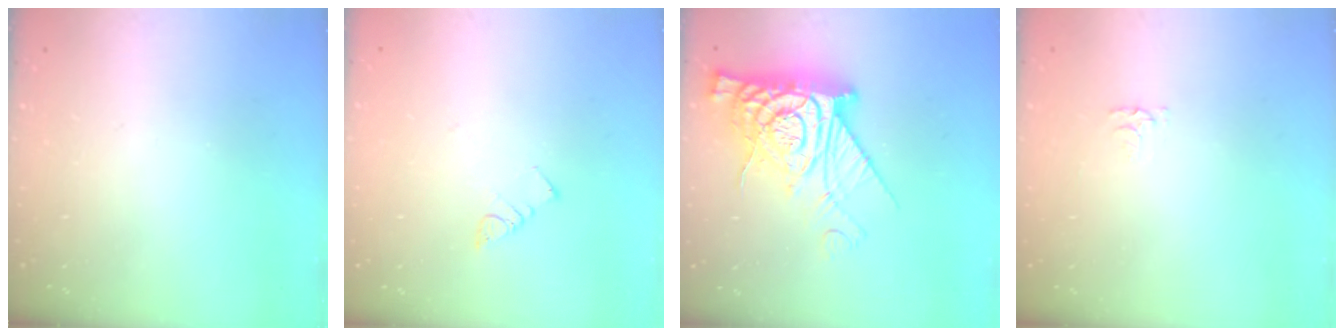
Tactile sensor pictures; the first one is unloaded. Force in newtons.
{"total": 3.9, "press": 3.8, "slide": 0.5}
{"total": 18.8, "press": 18.8, "slide": 1.6}
{"total": 2.5, "press": 2.5, "slide": 0.4}